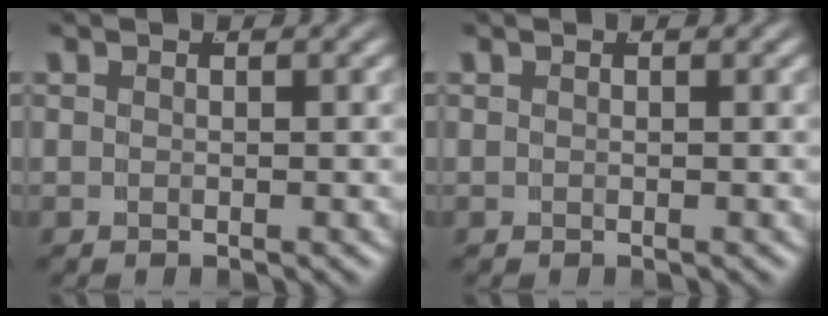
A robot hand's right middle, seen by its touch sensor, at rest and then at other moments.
{"total": 0.0}